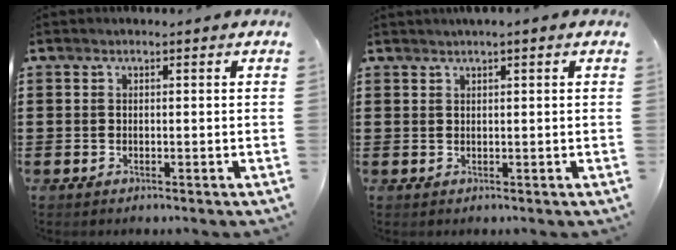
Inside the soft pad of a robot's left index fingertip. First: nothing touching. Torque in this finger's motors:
{"motor_torque": [2.14, 0.00, 0.35, 0.02]}